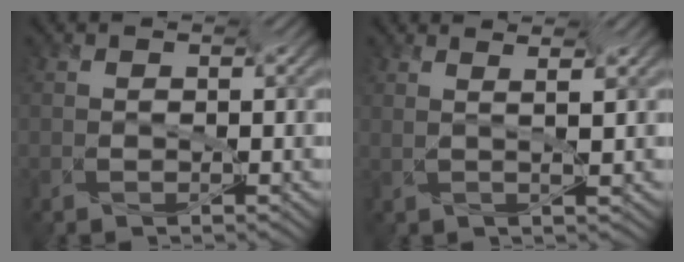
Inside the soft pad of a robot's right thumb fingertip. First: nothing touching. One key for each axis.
{"total": 2.9, "fx": 2.6, "fy": -0.6, "fz": 1.2, "tx": -0.006, "ty": -0.004, "tz": 0.047}